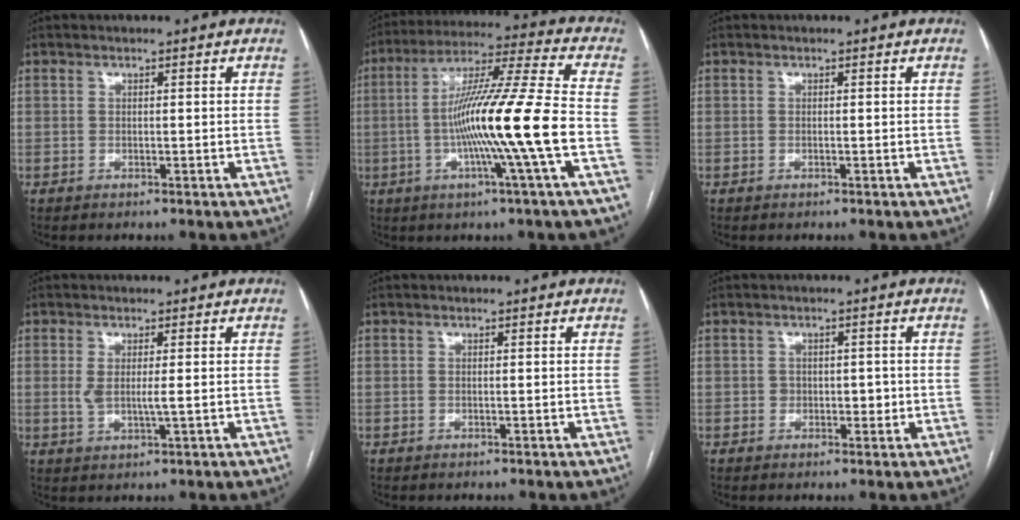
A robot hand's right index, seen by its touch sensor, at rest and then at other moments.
{"total": 16.5, "force": [-3.3, -1.7, 16.0], "torque": [-0.279, -0.002, -0.070]}
{"total": 0.0}
{"total": 3.4, "force": [0.2, 0.6, 3.4], "torque": [-0.068, -0.006, 0.006]}
{"total": 0.0}
{"total": 2.4, "force": [-0.3, 1.8, 1.5], "torque": [-0.017, 0.006, 0.000]}